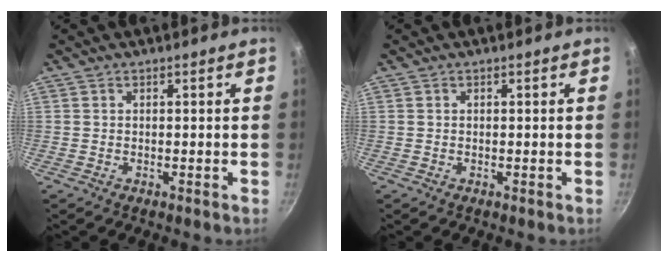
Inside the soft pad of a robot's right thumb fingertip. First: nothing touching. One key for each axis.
{"total": 0.0}